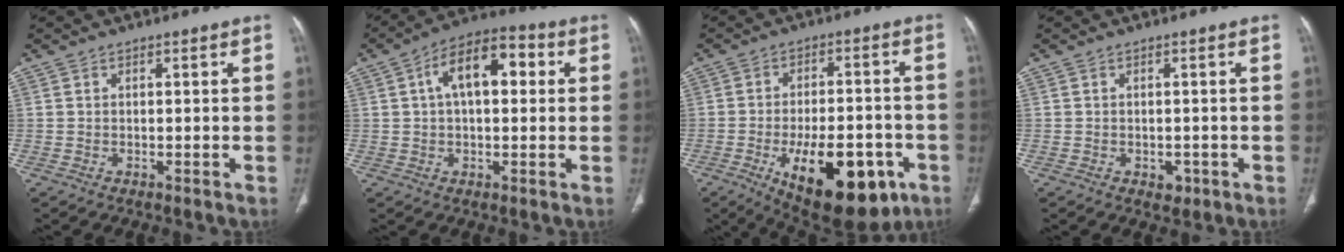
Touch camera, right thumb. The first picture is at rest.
{"total": 11.9, "force": [2.7, 6.3, 9.8], "torque": [-0.142, 0.028, 0.034]}
{"total": 18.8, "force": [-7.2, 8.7, 15.0], "torque": [-0.209, 0.015, -0.085]}
{"total": 1.9, "force": [-0.8, 1.4, 1.0], "torque": [-0.004, 0.002, -0.005]}